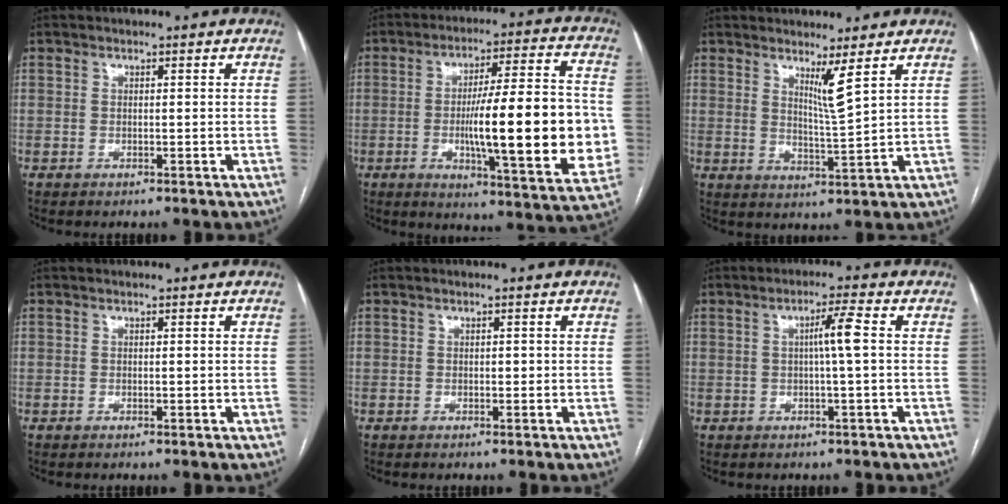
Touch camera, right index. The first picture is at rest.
{"total": 21.0, "force": [-2.3, 3.0, 20.7], "torque": [-0.278, 0.008, -0.026]}
{"total": 4.2, "force": [2.6, -0.9, 3.2], "torque": [-0.057, -0.025, 0.050]}
{"total": 0.0}
{"total": 0.6, "force": [0.0, 0.4, 0.4], "torque": [-0.005, 0.001, 0.000]}
{"total": 4.0, "force": [0.5, -0.6, 4.0], "torque": [-0.068, 0.005, 0.008]}